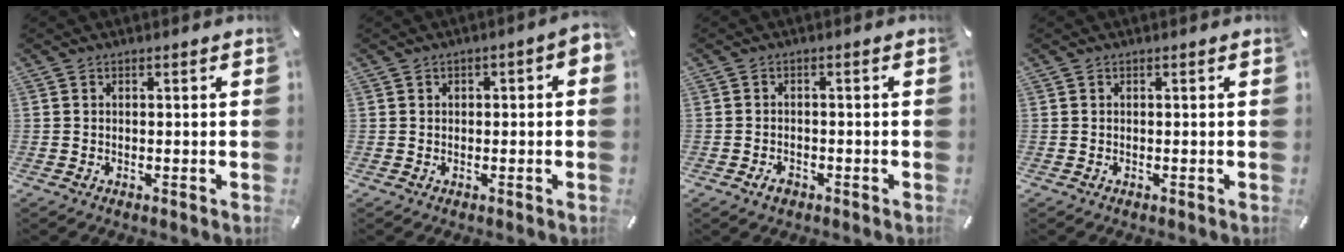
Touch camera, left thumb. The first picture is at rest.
{"total": 2.0, "force": [-0.5, 1.2, 1.5], "torque": [-0.026, 0.008, -0.011]}
{"total": 2.4, "force": [-1.5, 1.4, 1.3], "torque": [-0.030, 0.003, -0.030]}
{"total": 0.0}